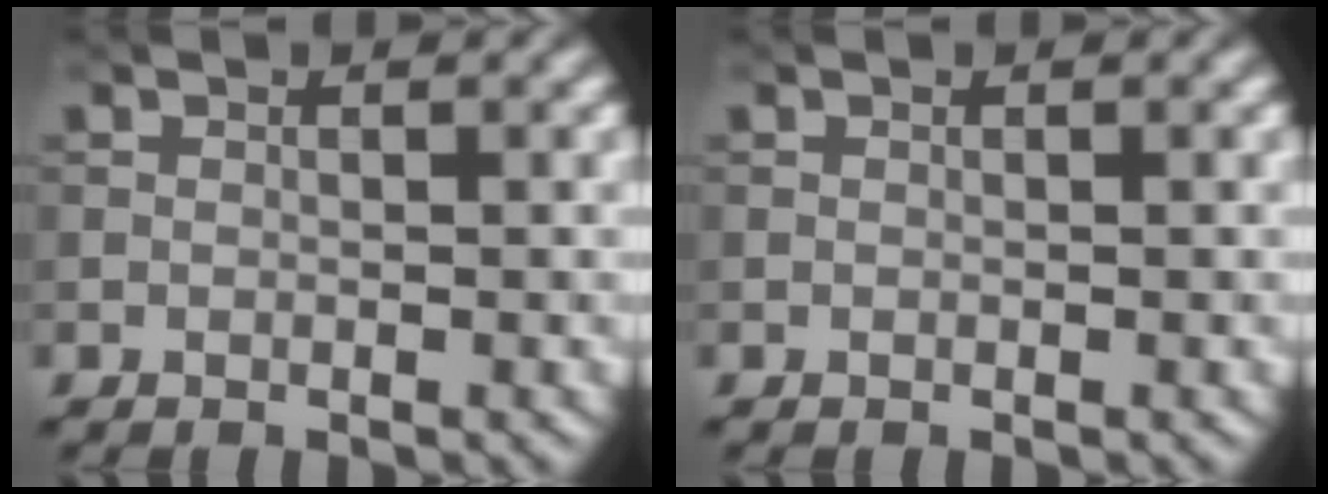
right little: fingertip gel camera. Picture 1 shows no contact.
{"total": 0.0}